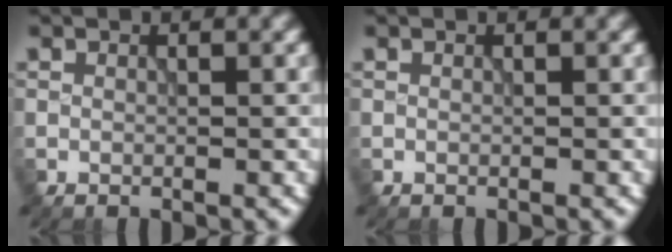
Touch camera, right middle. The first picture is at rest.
{"total": 0.0}